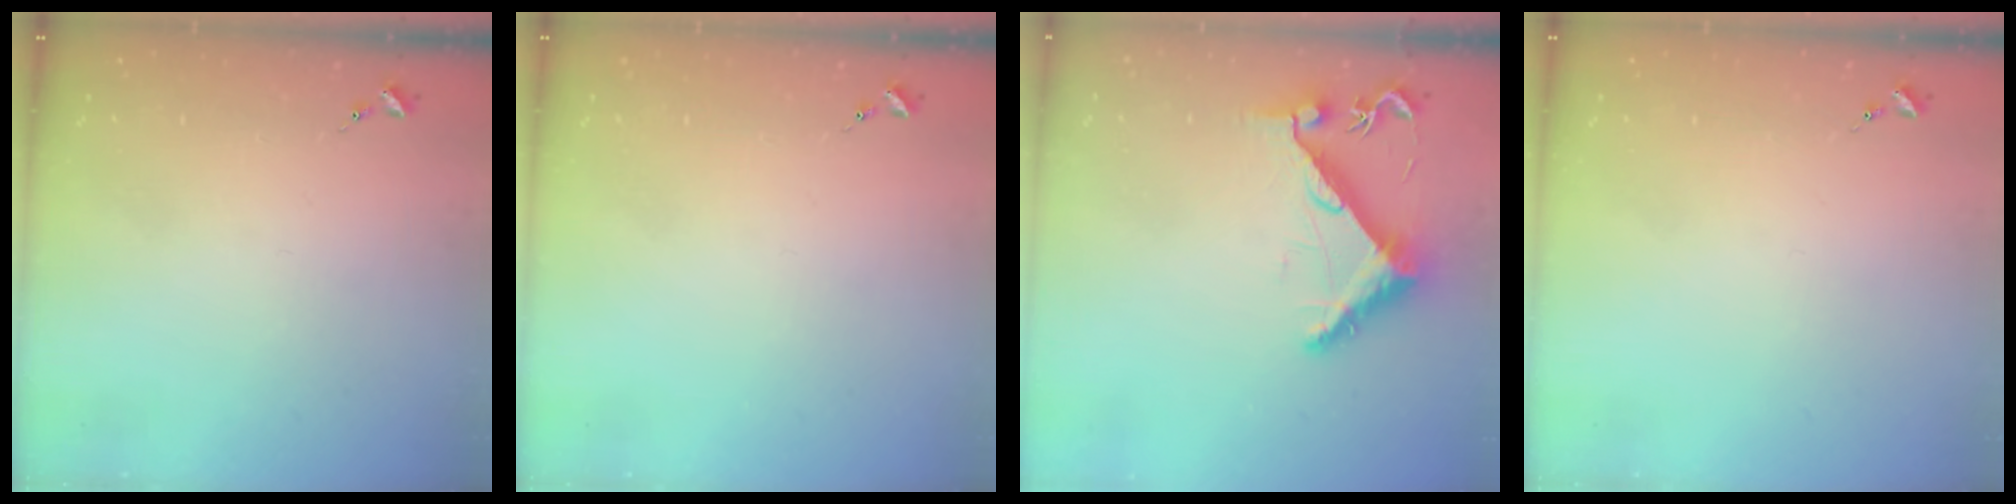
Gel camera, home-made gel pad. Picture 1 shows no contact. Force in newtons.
{"total": 0.0}
{"total": 7.9, "press": 7.9, "slide": 0.4}
{"total": 0.0}